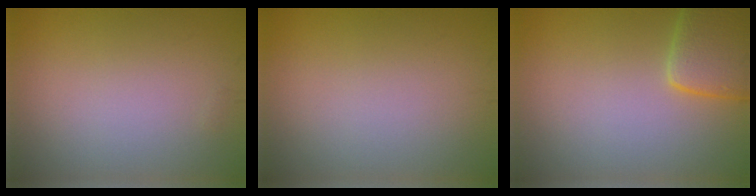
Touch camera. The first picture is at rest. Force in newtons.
{"total": 0.0}
{"total": 4.1, "press": 4.1, "slide": 0.3}